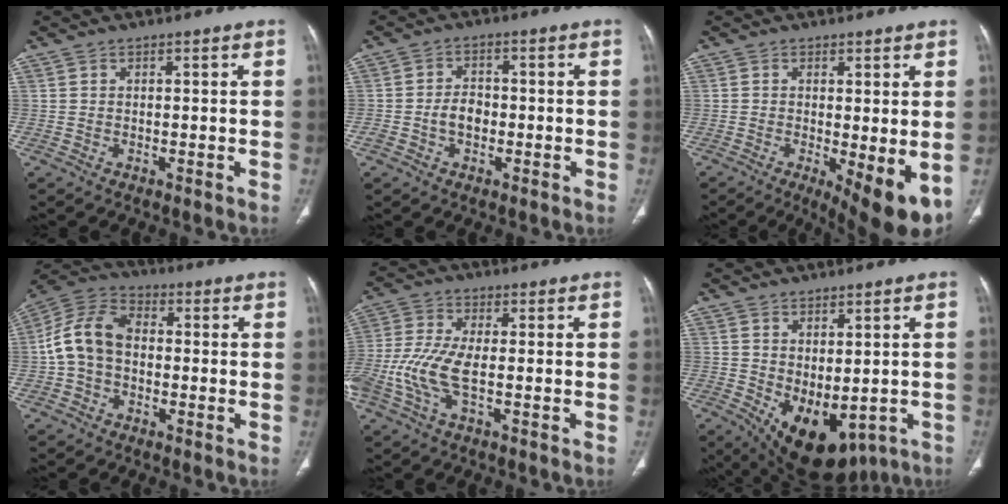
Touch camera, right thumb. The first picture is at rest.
{"total": 4.0, "force": [-1.0, 2.9, 2.6], "torque": [-0.041, 0.015, -0.022]}
{"total": 9.7, "force": [-2.1, 2.8, 9.1], "torque": [-0.130, -0.026, -0.025]}
{"total": 10.8, "force": [-0.7, 7.8, 7.5], "torque": [-0.137, 0.035, -0.027]}
{"total": 10.3, "force": [-2.4, 3.8, 9.2], "torque": [-0.233, 0.010, -0.051]}
{"total": 12.8, "force": [-3.3, 7.4, 9.9], "torque": [-0.130, -0.004, -0.019]}